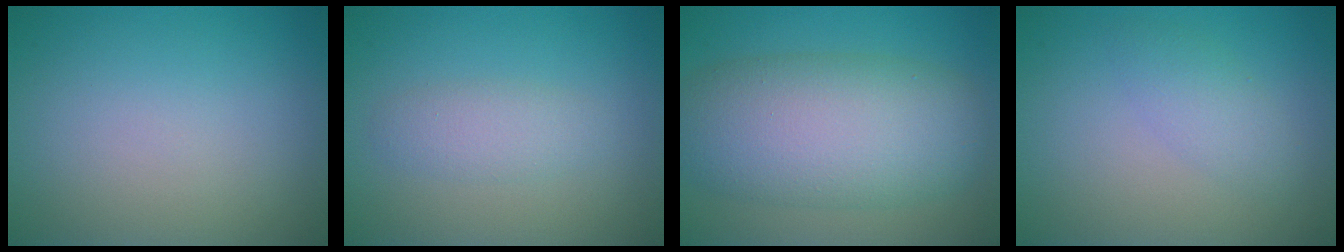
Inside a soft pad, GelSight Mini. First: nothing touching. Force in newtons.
{"total": 2.0, "press": 2.0, "slide": 0.1}
{"total": 9.4, "press": 9.4, "slide": 0.5}
{"total": 2.0, "press": 2.0, "slide": 0.1}